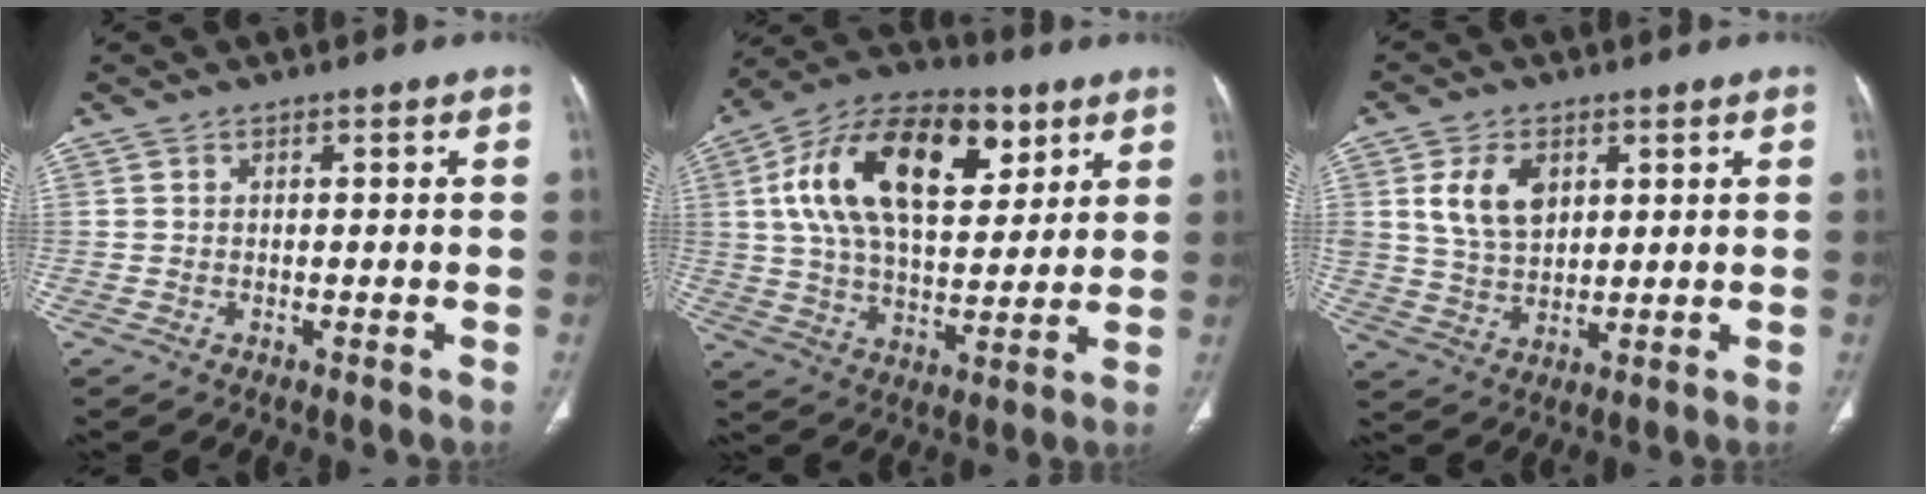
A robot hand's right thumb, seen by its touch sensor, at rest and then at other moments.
{"total": 23.8, "force": [8.3, 13.1, 18.1], "torque": [-0.299, -0.002, 0.137]}
{"total": 8.9, "force": [3.1, 5.9, 5.9], "torque": [-0.096, -0.012, 0.067]}